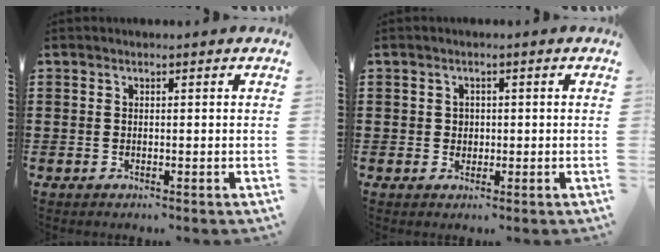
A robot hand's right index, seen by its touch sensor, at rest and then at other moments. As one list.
[{"total": 1.5, "force": [0.2, 1.4, 0.3], "torque": [-0.011, 0.008, 0.003]}]